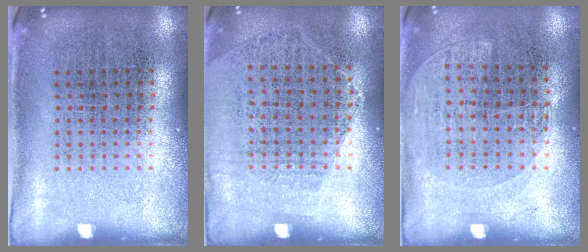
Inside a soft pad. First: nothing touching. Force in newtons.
{"total": 1.2, "press": 1.0, "slide": 0.6}
{"total": 1.3, "press": 1.0, "slide": 0.7}